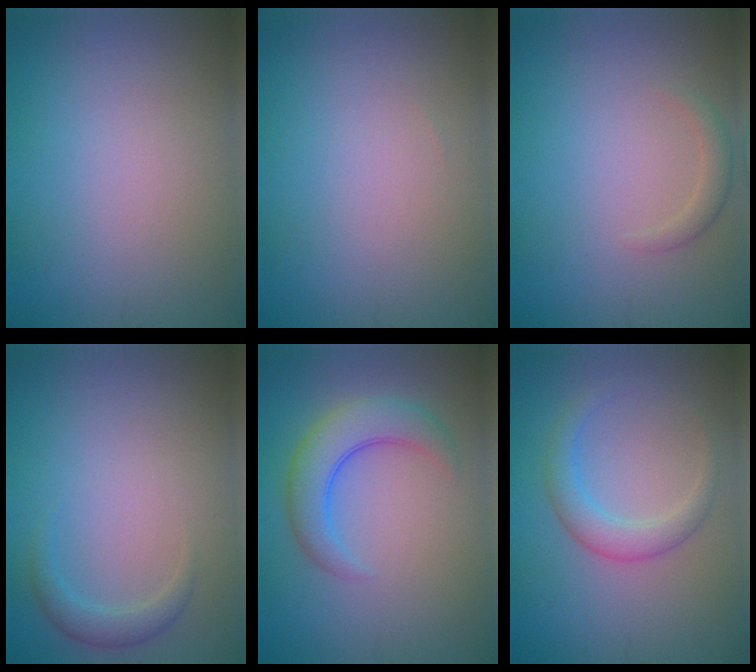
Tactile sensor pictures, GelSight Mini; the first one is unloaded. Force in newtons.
{"total": 0.0}
{"total": 1.2, "press": 1.2, "slide": 0.0}
{"total": 1.6, "press": 1.6, "slide": 0.1}
{"total": 4.6, "press": 4.6, "slide": 0.1}
{"total": 2.7, "press": 2.7, "slide": 0.1}